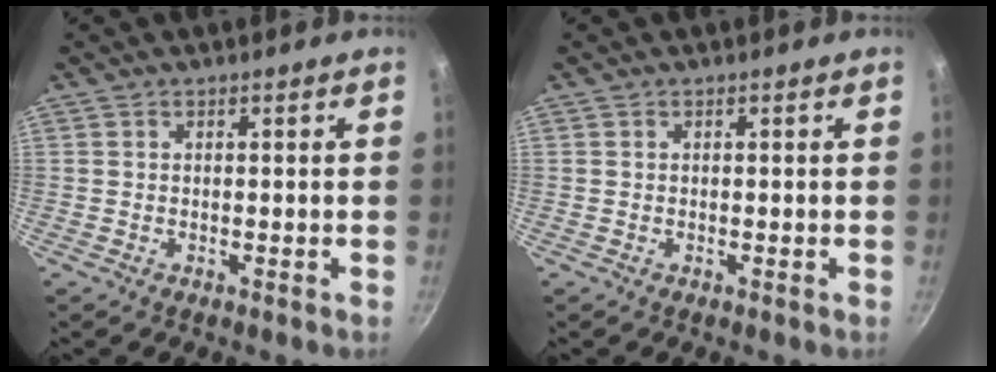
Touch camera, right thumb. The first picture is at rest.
{"total": 0.0}